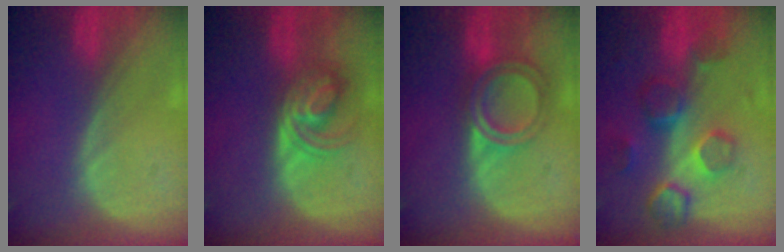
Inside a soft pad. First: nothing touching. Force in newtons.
{"total": 5.6, "press": 5.5, "slide": 0.8}
{"total": 6.4, "press": 5.4, "slide": 3.3}
{"total": 8.5, "press": 7.8, "slide": 3.5}